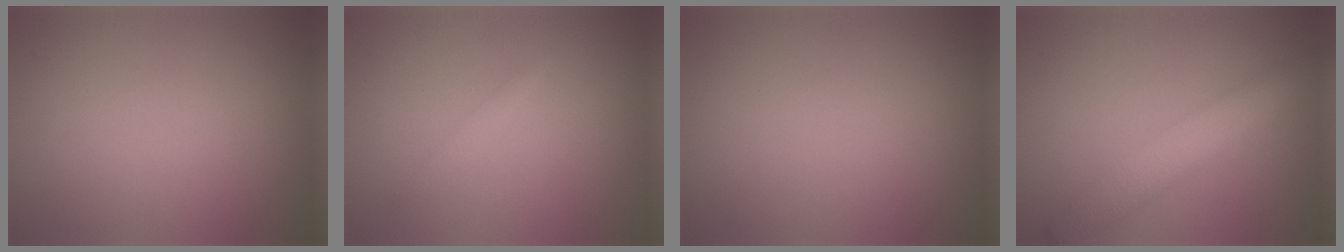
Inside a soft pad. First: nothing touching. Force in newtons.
{"total": 0.8, "press": 0.8, "slide": 0.1}
{"total": 0.0}
{"total": 4.0, "press": 4.0, "slide": 0.1}